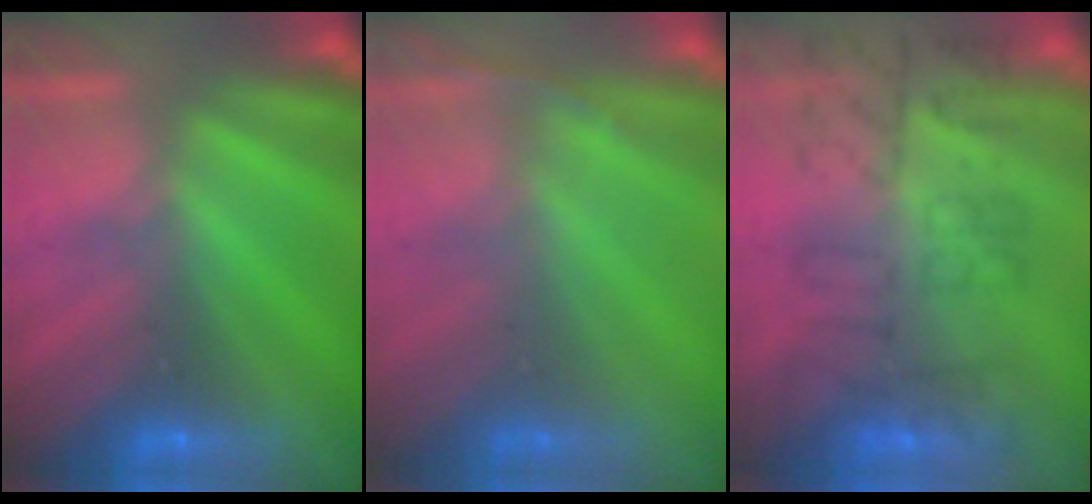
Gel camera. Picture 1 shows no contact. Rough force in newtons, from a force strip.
{"total": 1.2}
{"total": 3.8}